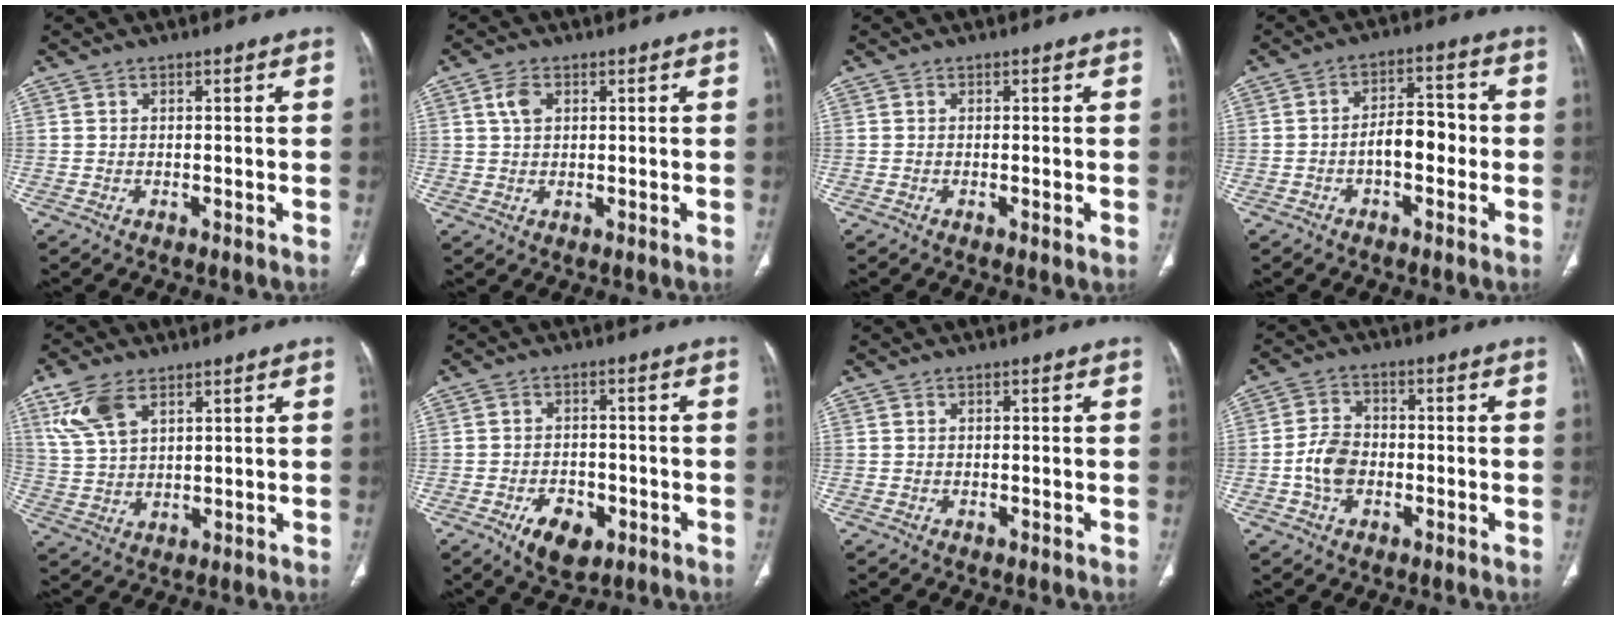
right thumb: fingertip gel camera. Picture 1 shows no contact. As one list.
[{"total": 3.0, "force": [1.2, 1.8, 2.0], "torque": [-0.039, 0.003, 0.025]}, {"total": 0.8, "force": [-0.1, 0.0, 0.8], "torque": [-0.019, -0.006, 0.000]}, {"total": 6.7, "force": [-1.4, 3.6, 5.5], "torque": [-0.072, 0.030, -0.028]}, {"total": 8.9, "force": [4.9, 4.6, 5.8], "torque": [-0.121, -0.009, 0.107]}, {"total": 6.9, "force": [-3.2, 4.2, 4.4], "torque": [-0.057, 0.012, -0.044]}, {"total": 0.0}, {"total": 6.2, "force": [-1.5, 4.4, 4.0], "torque": [-0.067, 0.016, -0.033]}]